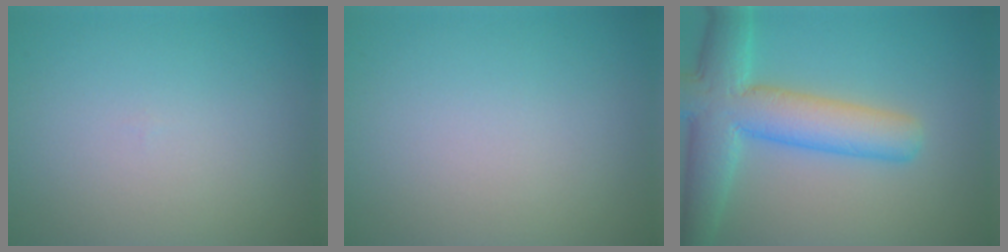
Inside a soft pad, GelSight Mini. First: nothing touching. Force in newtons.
{"total": 0.0}
{"total": 8.2, "press": 8.2, "slide": 0.4}